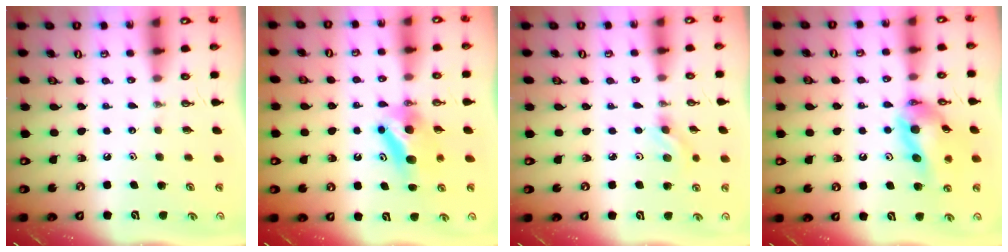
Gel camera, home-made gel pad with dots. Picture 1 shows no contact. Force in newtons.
{"total": 6.5, "press": 6.3, "slide": 1.6}
{"total": 4.5, "press": 4.1, "slide": 2.0}
{"total": 14.0, "press": 13.8, "slide": 2.3}